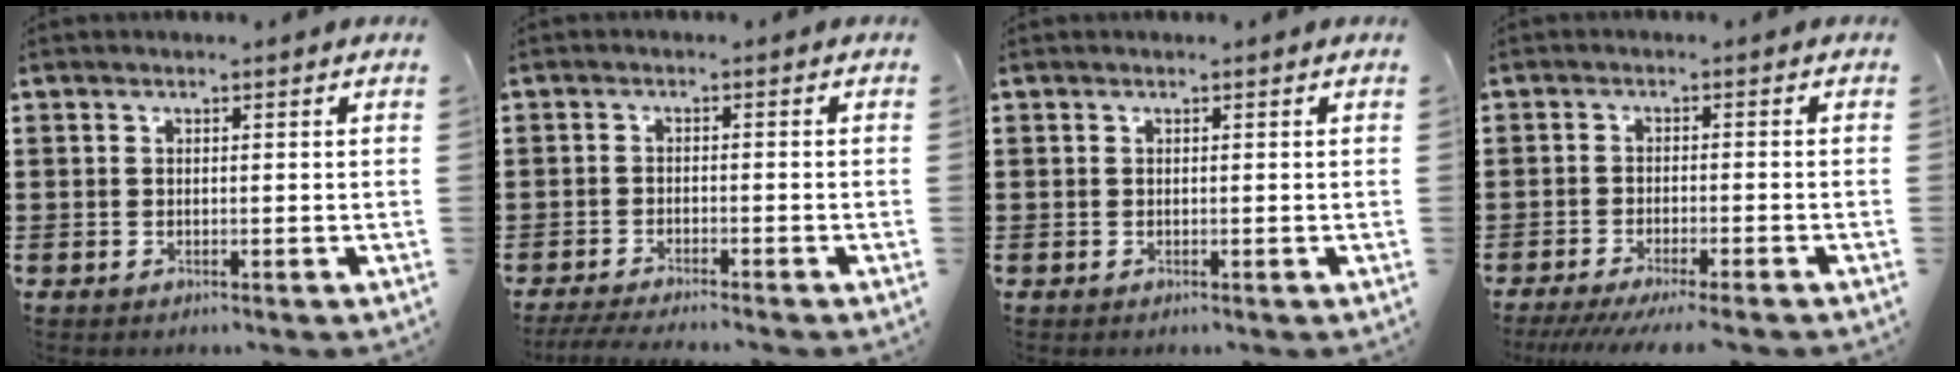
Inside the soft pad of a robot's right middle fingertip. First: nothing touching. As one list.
[{"total": 2.6, "force": [-2.3, -0.1, 1.1], "torque": [-0.022, -0.003, -0.047]}, {"total": 0.0}, {"total": 3.5, "force": [-2.9, -0.2, 1.9], "torque": [-0.035, -0.011, -0.057]}]